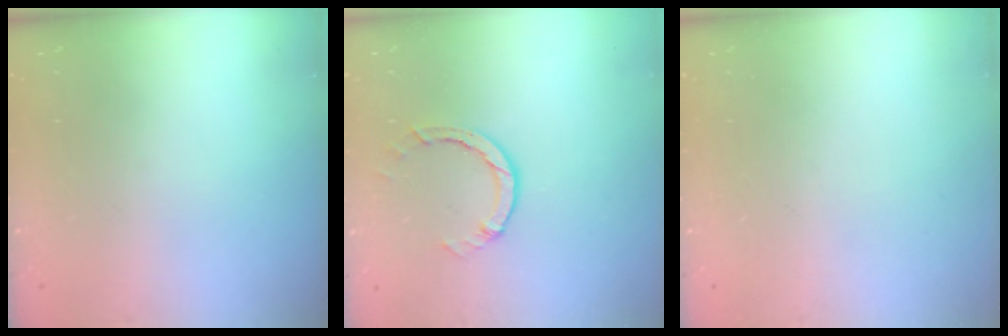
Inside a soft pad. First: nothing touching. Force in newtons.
{"total": 3.8, "press": 3.8, "slide": 0.4}
{"total": 0.0}